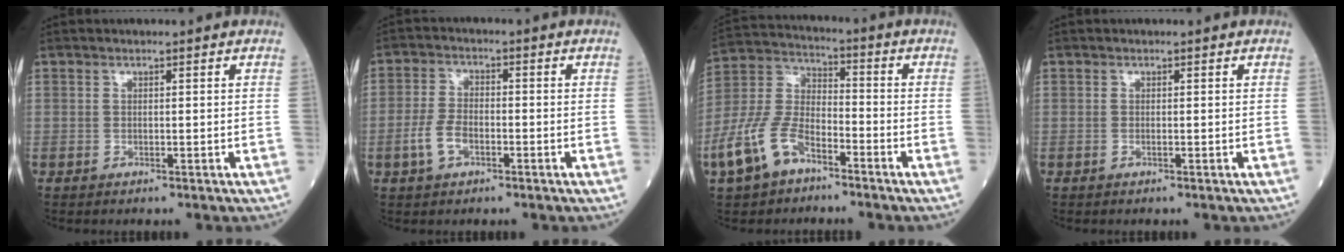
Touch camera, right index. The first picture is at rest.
{"total": 4.7, "force": [-1.8, 2.4, 3.5], "torque": [-0.082, 0.005, -0.036]}
{"total": 11.2, "force": [-6.3, 5.7, 7.3], "torque": [-0.182, 0.006, -0.126]}
{"total": 0.0}